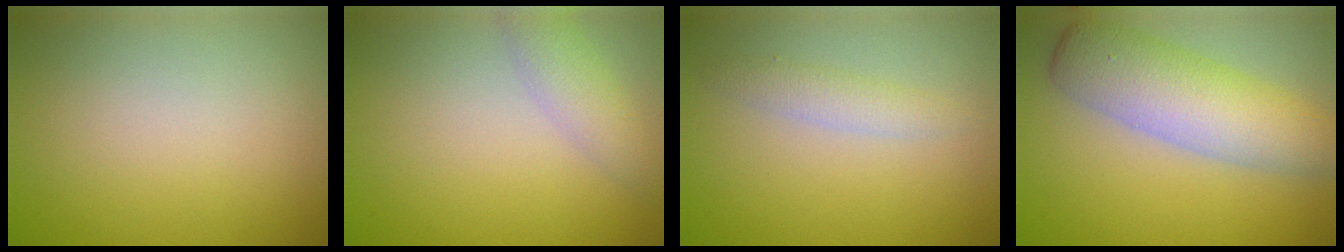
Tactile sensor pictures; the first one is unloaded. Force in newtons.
{"total": 2.5, "press": 2.5, "slide": 0.1}
{"total": 1.9, "press": 1.9, "slide": 0.1}
{"total": 7.2, "press": 7.2, "slide": 0.2}